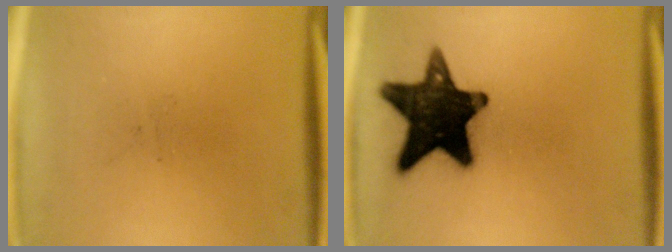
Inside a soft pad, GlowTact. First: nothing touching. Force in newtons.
{"total": 17.1}